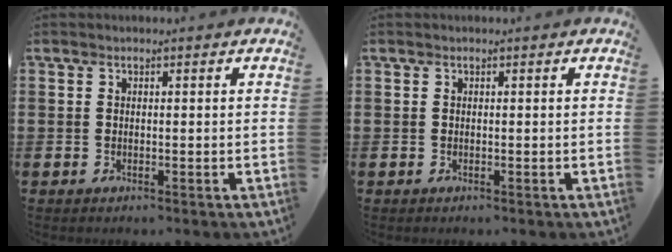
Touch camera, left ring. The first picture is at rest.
{"total": 0.0}